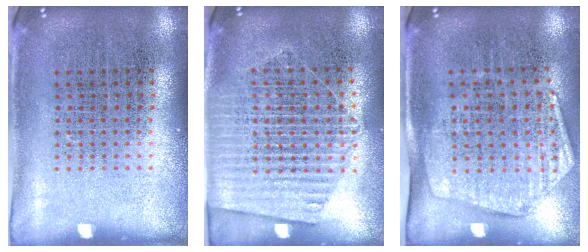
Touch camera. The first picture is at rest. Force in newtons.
{"total": 1.5, "press": 1.4, "slide": 0.6}
{"total": 1.9, "press": 1.6, "slide": 1.0}